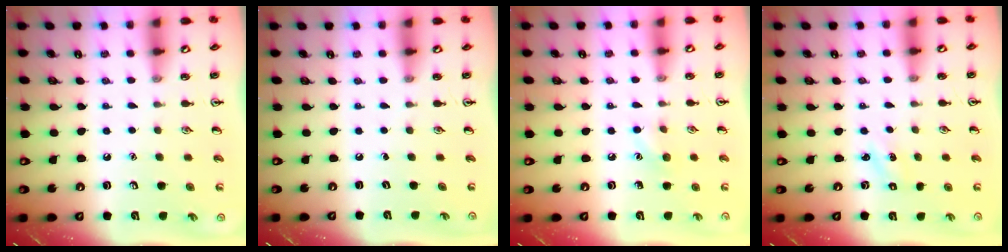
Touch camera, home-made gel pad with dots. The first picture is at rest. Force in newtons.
{"total": 0.0}
{"total": 5.9, "press": 5.7, "slide": 1.7}
{"total": 1.2, "press": 1.1, "slide": 0.4}